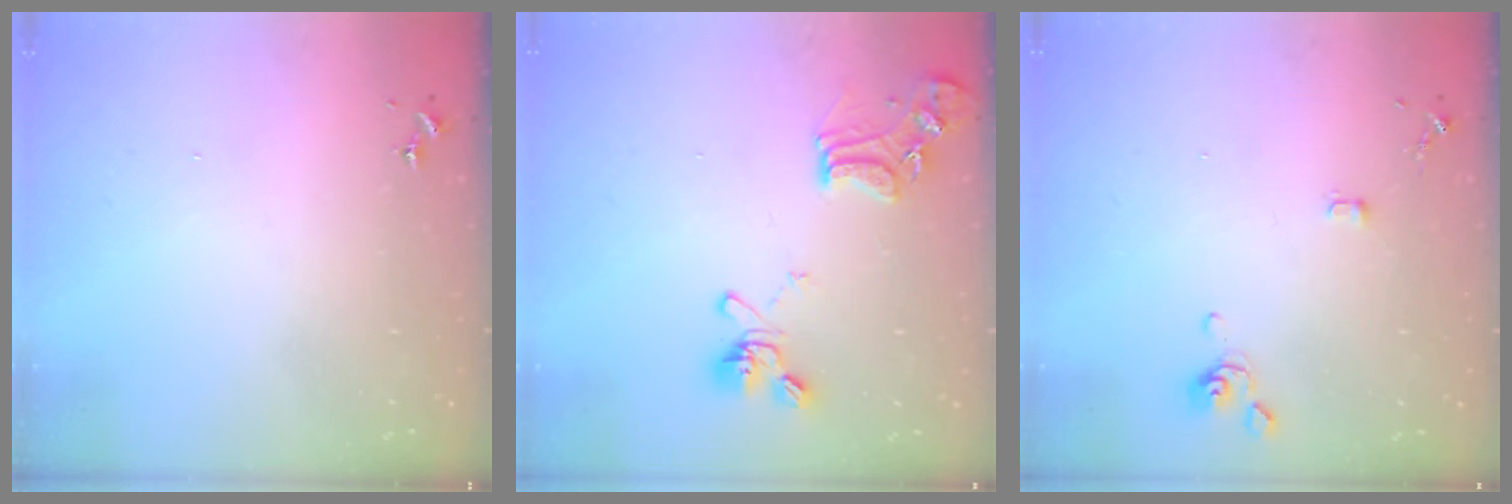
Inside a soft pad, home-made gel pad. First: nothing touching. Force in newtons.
{"total": 16.0, "press": 15.8, "slide": 1.9}
{"total": 3.6, "press": 3.5, "slide": 0.8}